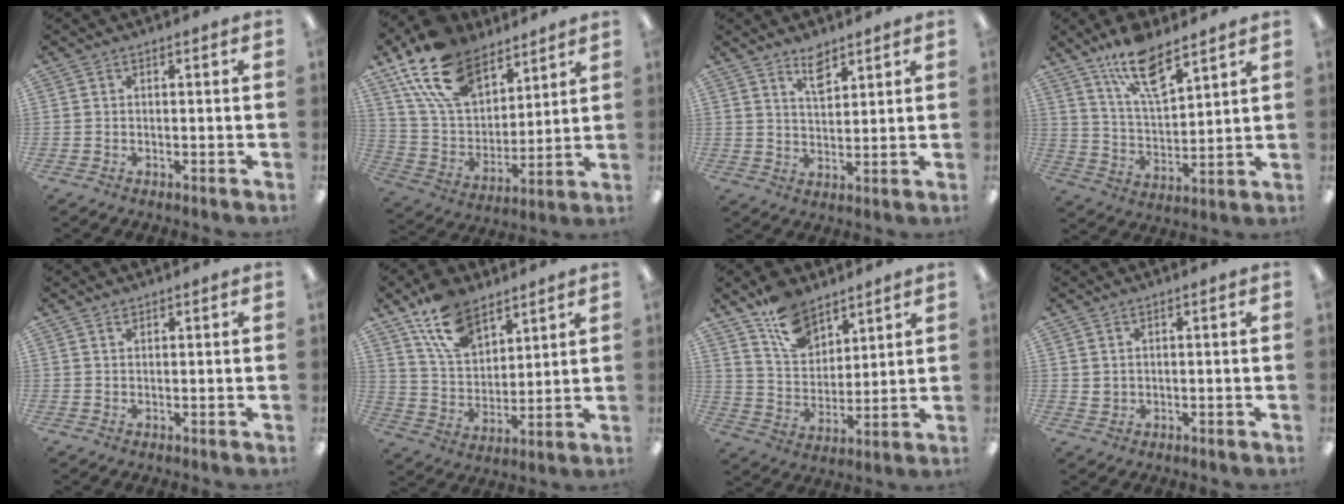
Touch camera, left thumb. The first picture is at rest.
{"total": 19.4, "force": [13.1, 10.8, 9.4], "torque": [-0.185, -0.063, 0.245]}
{"total": 5.8, "force": [4.6, 2.5, 2.7], "torque": [-0.031, -0.027, 0.079]}
{"total": 13.6, "force": [9.6, 5.0, 8.3], "torque": [-0.142, -0.045, 0.169]}
{"total": 1.0, "force": [1.0, 0.4, 0.2], "torque": [-0.004, -0.001, 0.019]}
{"total": 13.9, "force": [9.5, 7.7, 6.7], "torque": [-0.136, -0.036, 0.182]}
{"total": 12.2, "force": [8.8, 7.1, 4.7], "torque": [-0.091, -0.042, 0.172]}
{"total": 1.6, "force": [1.2, 1.1, 0.3], "torque": [-0.007, 0.000, 0.022]}